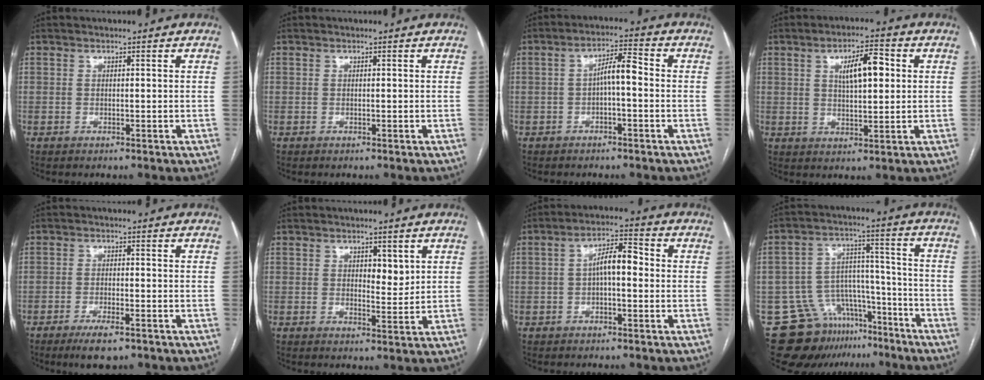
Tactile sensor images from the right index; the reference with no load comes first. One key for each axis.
{"total": 0.0}
{"total": 4.6, "fx": -0.4, "fy": 1.1, "fz": 4.5, "tx": -0.074, "ty": 0.020, "tz": -0.007}
{"total": 7.2, "fx": 2.0, "fy": 2.1, "fz": 6.6, "tx": -0.109, "ty": 0.012, "tz": 0.036}
{"total": 5.0, "fx": -3.3, "fy": 1.1, "fz": 3.5, "tx": -0.068, "ty": -0.010, "tz": -0.053}
{"total": 3.2, "fx": 1.4, "fy": 1.5, "fz": 2.5, "tx": -0.033, "ty": -0.009, "tz": 0.021}
{"total": 5.9, "fx": 0.0, "fy": 2.0, "fz": 5.5, "tx": -0.097, "ty": 0.026, "tz": -0.003}
{"total": 13.6, "fx": -10.4, "fy": 8.4, "fz": 2.8, "tx": -0.039, "ty": 0.070, "tz": -0.155}